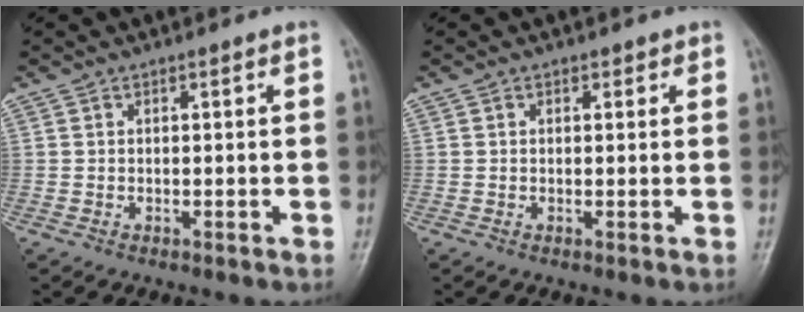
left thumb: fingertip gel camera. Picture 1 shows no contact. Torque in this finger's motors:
{"motor_torque": [-0.63, -0.09, -0.21, 0.00, -0.02]}